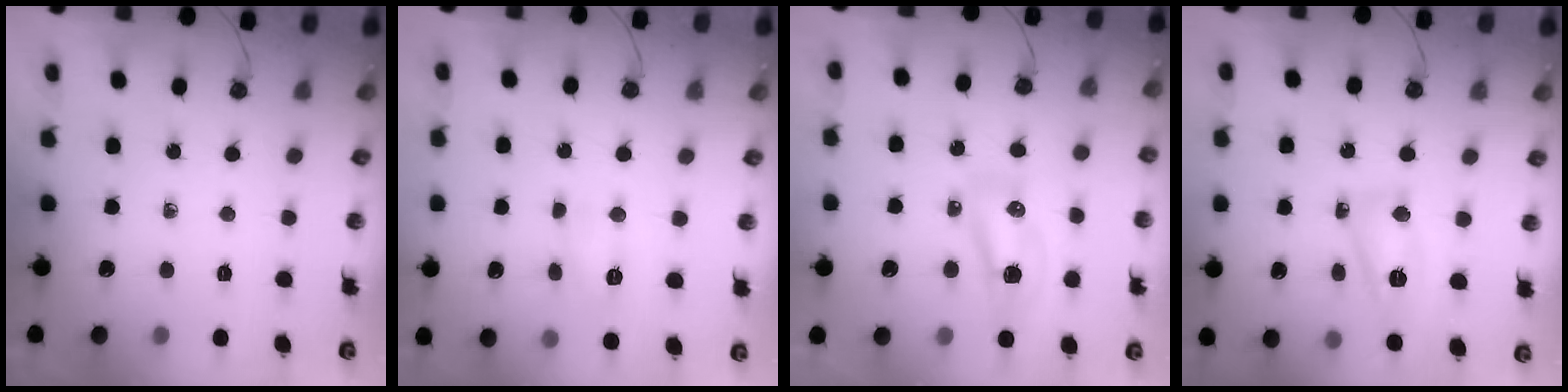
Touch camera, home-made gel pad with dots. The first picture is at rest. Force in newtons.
{"total": 4.5, "press": 4.5, "slide": 0.2}
{"total": 7.7, "press": 7.6, "slide": 1.2}
{"total": 8.0, "press": 7.9, "slide": 0.6}